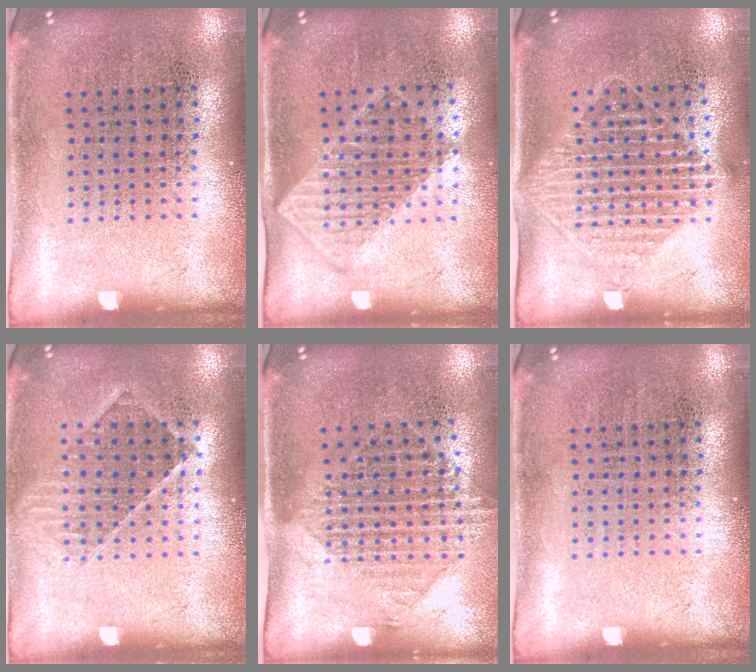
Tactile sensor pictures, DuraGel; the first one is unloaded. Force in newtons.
{"total": 1.3, "press": 1.1, "slide": 0.6}
{"total": 1.7, "press": 1.4, "slide": 1.0}
{"total": 1.2, "press": 1.1, "slide": 0.5}
{"total": 1.5, "press": 1.3, "slide": 0.9}
{"total": 0.0}